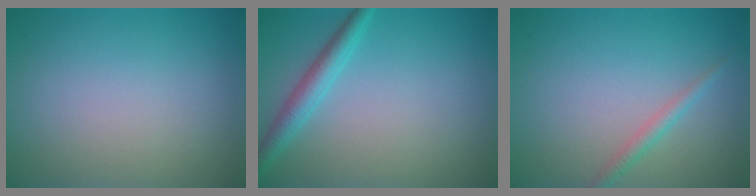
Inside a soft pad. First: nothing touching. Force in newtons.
{"total": 2.7, "press": 2.7, "slide": 0.1}
{"total": 1.4, "press": 1.4, "slide": 0.1}